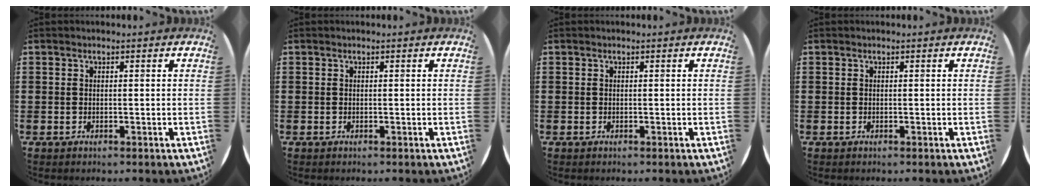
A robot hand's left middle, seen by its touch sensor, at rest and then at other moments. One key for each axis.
{"total": 0.0}
{"total": 0.0}
{"total": 0.0}